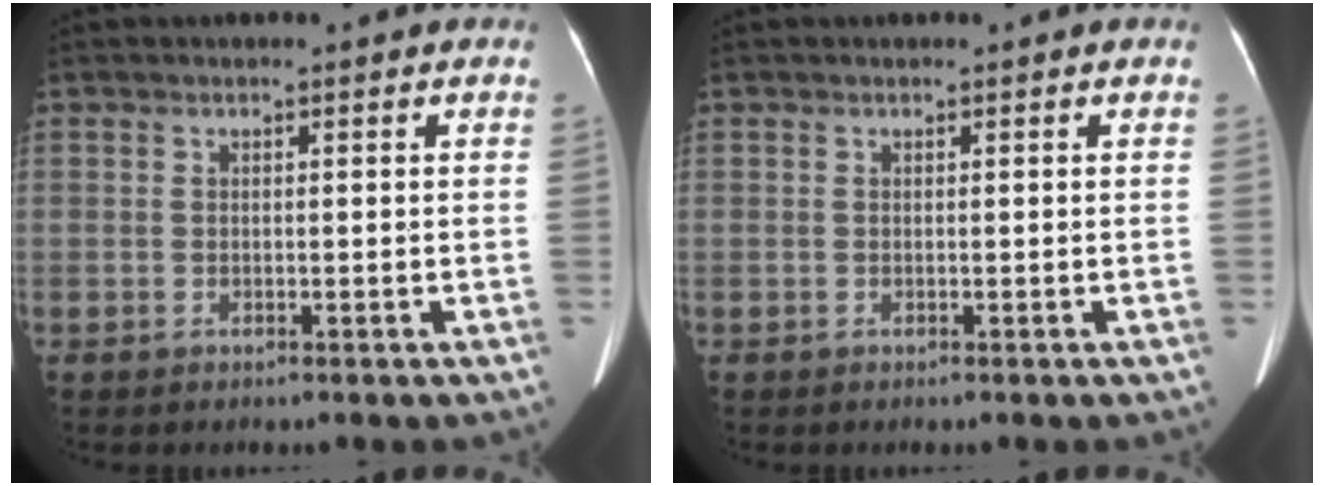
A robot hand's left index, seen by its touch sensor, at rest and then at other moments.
{"total": 0.0}